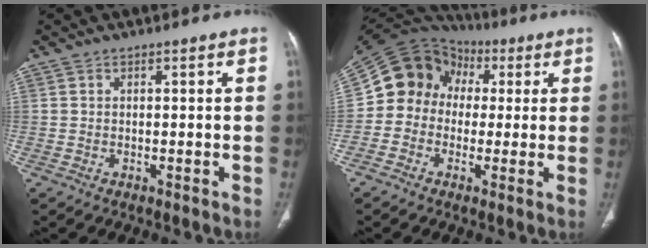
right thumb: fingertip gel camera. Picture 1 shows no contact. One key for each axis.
{"total": 13.2, "fx": 0.7, "fy": 11.7, "fz": 6.0, "tx": -0.084, "ty": 0.038, "tz": 0.000}